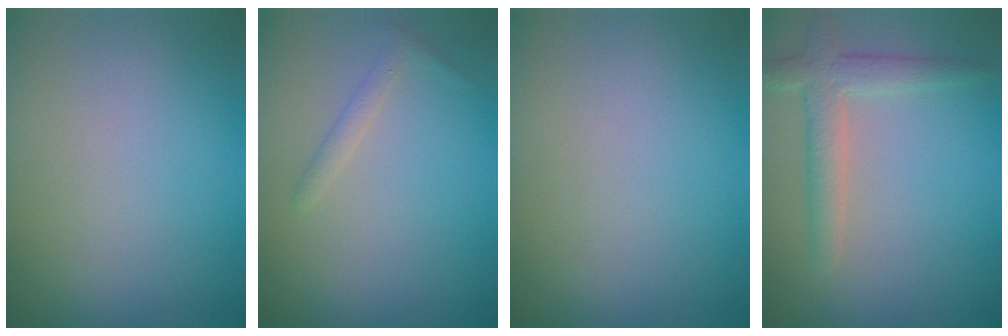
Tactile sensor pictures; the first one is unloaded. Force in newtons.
{"total": 1.1, "press": 1.1, "slide": 0.1}
{"total": 0.0}
{"total": 3.0, "press": 3.0, "slide": 0.2}